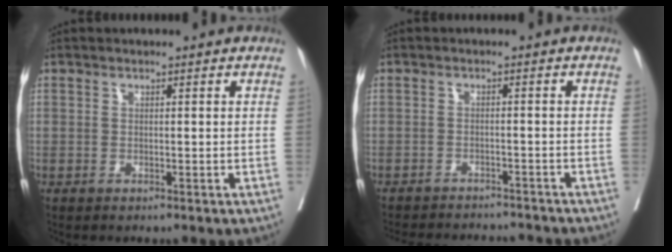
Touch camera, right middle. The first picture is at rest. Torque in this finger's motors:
{"motor_torque": [0.34, -0.53, 0.11, 0.05]}